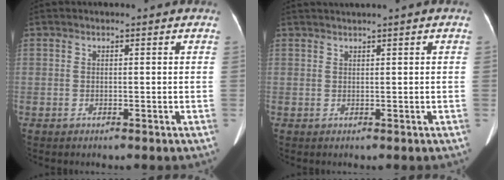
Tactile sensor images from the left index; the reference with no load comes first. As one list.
[{"total": 1.6, "force": [1.1, -0.6, 1.0], "torque": [-0.022, 0.009, 0.028]}]